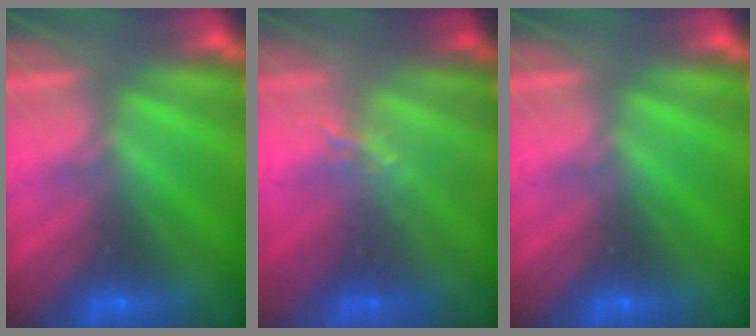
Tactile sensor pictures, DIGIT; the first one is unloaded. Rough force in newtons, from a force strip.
{"total": 1.3}
{"total": 0.0}